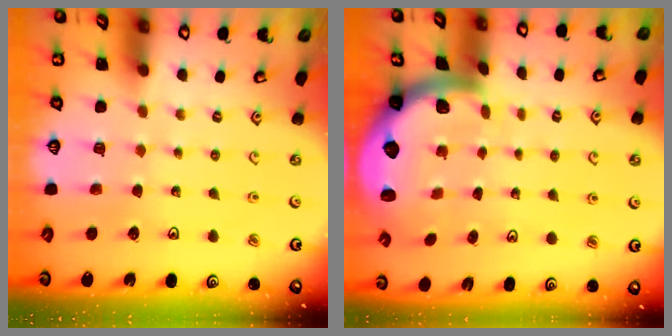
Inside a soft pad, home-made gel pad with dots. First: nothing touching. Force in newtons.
{"total": 1.4, "press": 1.4, "slide": 0.2}